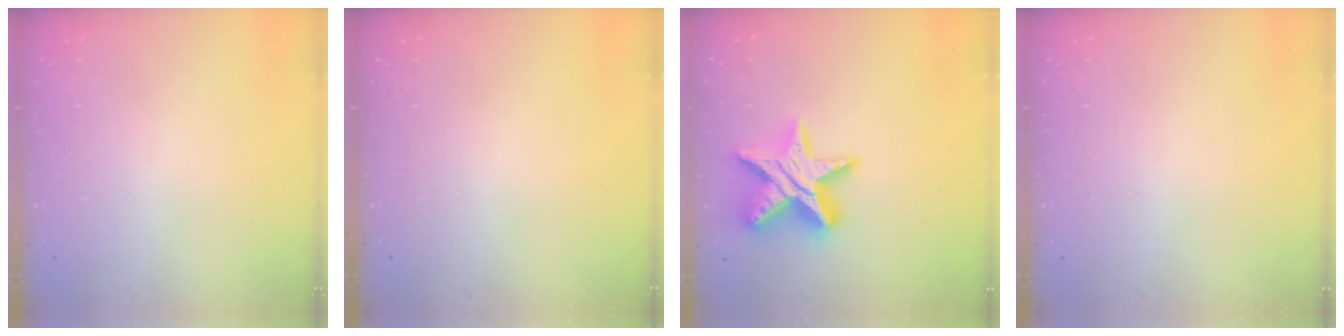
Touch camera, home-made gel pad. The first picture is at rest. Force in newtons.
{"total": 0.0}
{"total": 17.2, "press": 17.1, "slide": 1.3}
{"total": 0.0}